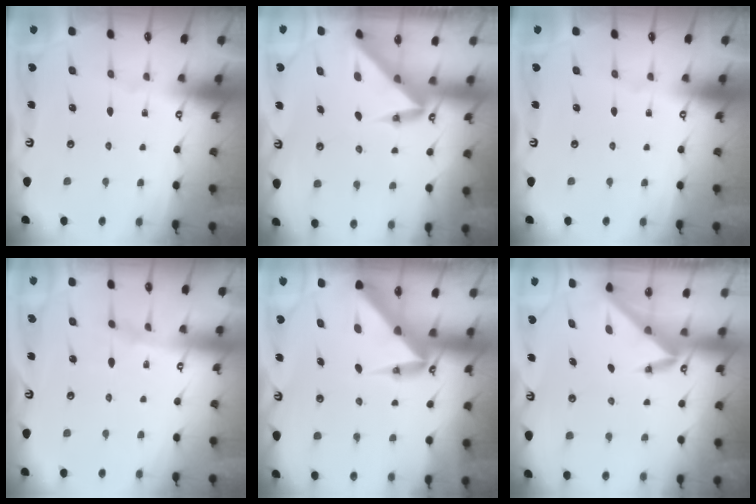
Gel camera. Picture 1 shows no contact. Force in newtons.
{"total": 5.5, "press": 5.5, "slide": 0.3}
{"total": 0.0}
{"total": 5.0, "press": 5.0, "slide": 0.2}
{"total": 6.3, "press": 6.3, "slide": 0.5}
{"total": 3.4, "press": 3.4, "slide": 0.3}